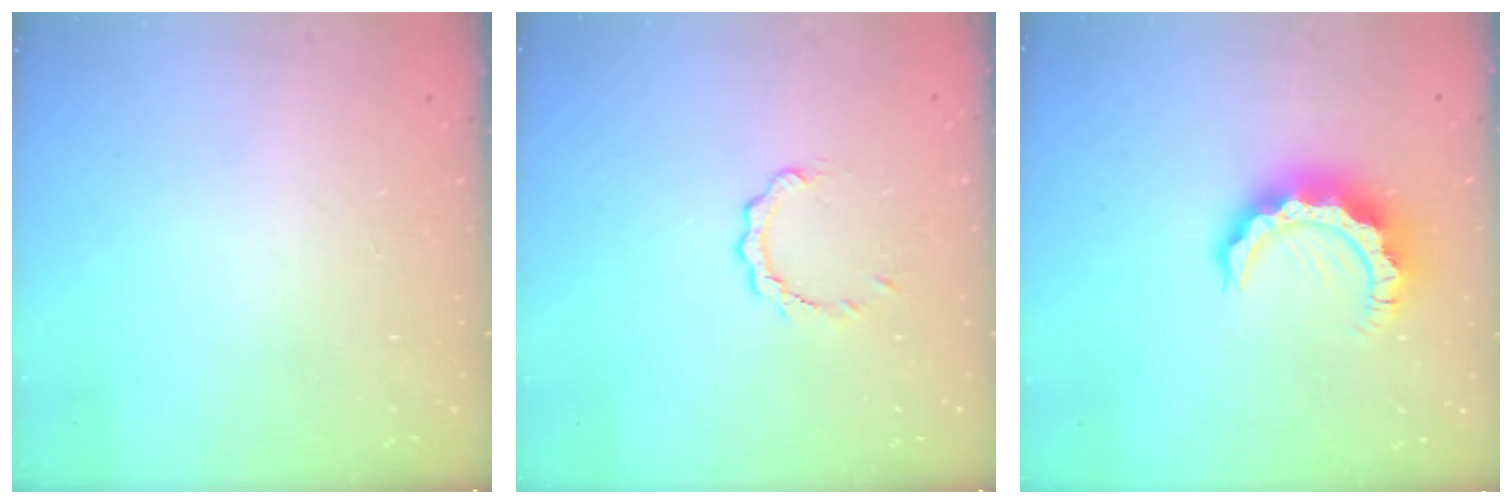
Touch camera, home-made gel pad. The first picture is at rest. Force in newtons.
{"total": 2.8, "press": 2.8, "slide": 0.3}
{"total": 9.4, "press": 9.4, "slide": 1.0}